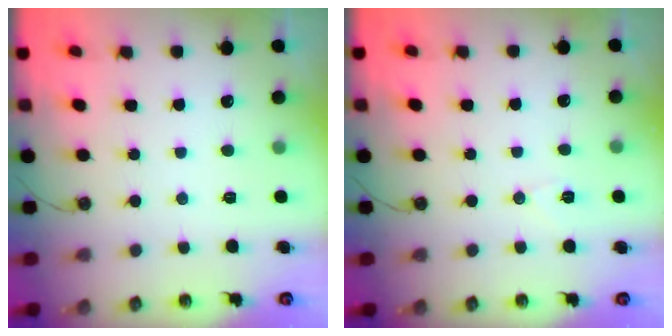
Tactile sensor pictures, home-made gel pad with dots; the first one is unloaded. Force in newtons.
{"total": 5.5, "press": 5.2, "slide": 1.8}